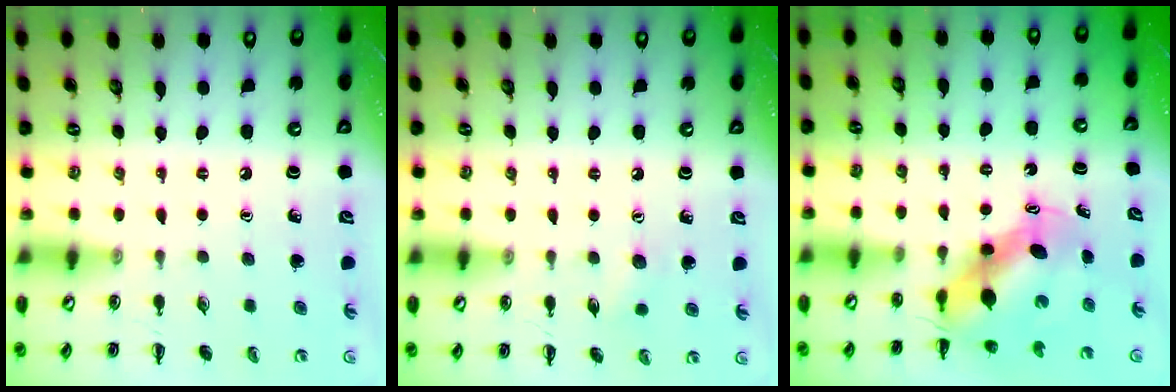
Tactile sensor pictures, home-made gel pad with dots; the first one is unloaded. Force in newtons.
{"total": 4.5, "press": 4.3, "slide": 1.2}
{"total": 6.6, "press": 6.4, "slide": 1.3}